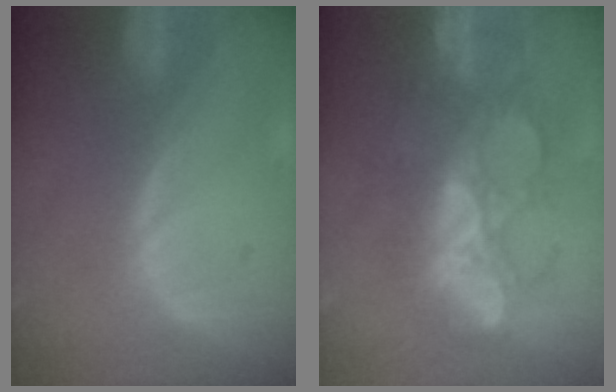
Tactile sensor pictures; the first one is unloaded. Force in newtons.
{"total": 8.9, "press": 8.8, "slide": 1.7}